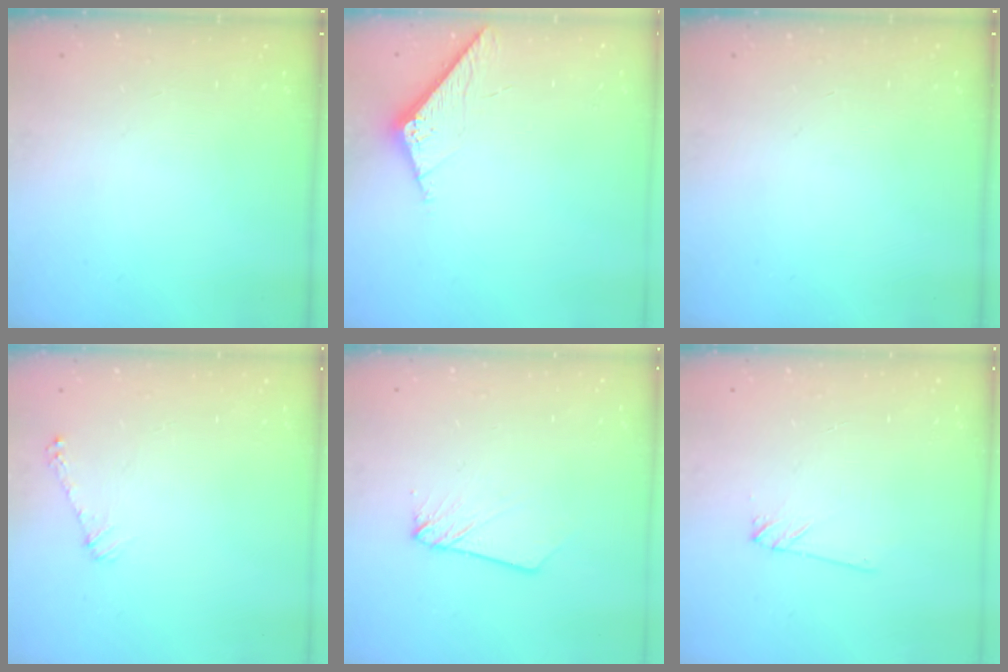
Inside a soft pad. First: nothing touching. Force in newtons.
{"total": 7.0, "press": 7.0, "slide": 0.5}
{"total": 0.0}
{"total": 4.6, "press": 4.6, "slide": 0.4}
{"total": 2.0, "press": 2.0, "slide": 0.2}
{"total": 1.7, "press": 1.7, "slide": 0.1}